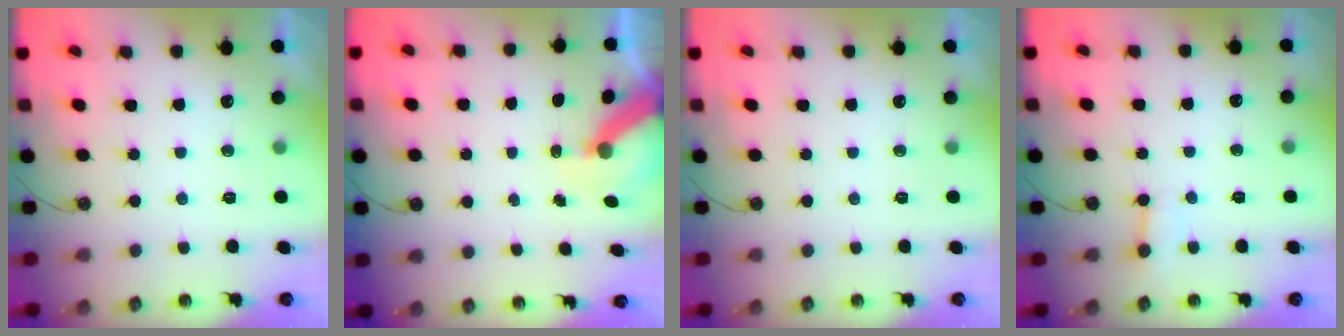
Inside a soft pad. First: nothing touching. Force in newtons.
{"total": 7.4, "press": 7.4, "slide": 0.9}
{"total": 0.0}
{"total": 2.9, "press": 2.9, "slide": 0.3}